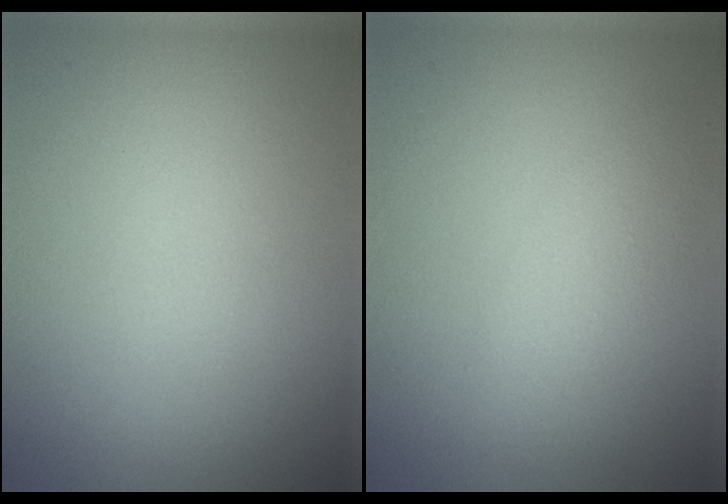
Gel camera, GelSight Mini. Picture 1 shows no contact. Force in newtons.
{"total": 2.3, "press": 2.3, "slide": 0.1}